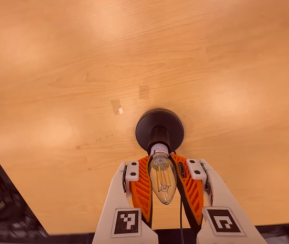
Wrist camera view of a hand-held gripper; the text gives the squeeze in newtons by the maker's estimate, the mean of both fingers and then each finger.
{"total": 26.8, "left": 29.1, "right": 24.4}